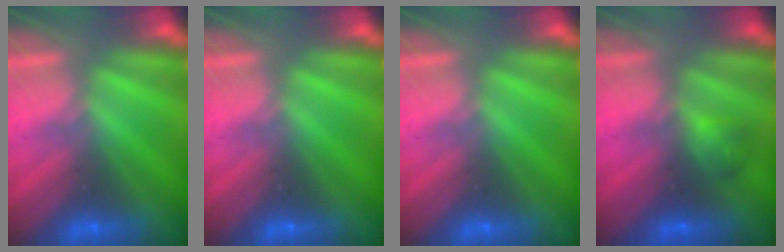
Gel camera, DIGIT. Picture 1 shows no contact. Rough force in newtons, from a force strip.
{"total": 0.0}
{"total": 0.0}
{"total": 2.0}